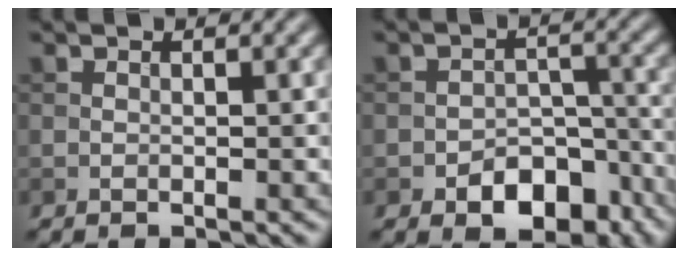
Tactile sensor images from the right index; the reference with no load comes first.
{"total": 6.0, "force": [-3.6, 3.5, 3.3], "torque": [-0.036, 0.001, -0.058]}